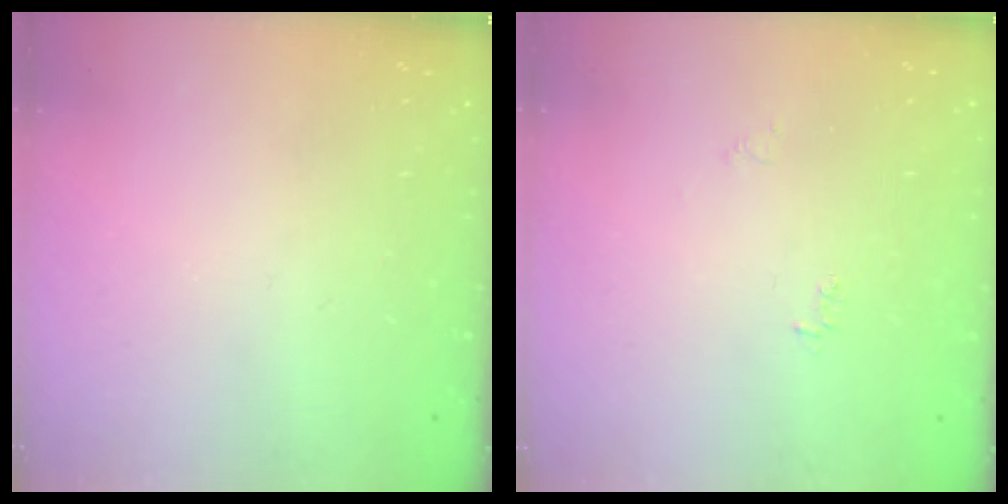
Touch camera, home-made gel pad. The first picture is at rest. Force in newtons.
{"total": 3.1, "press": 3.1, "slide": 0.5}